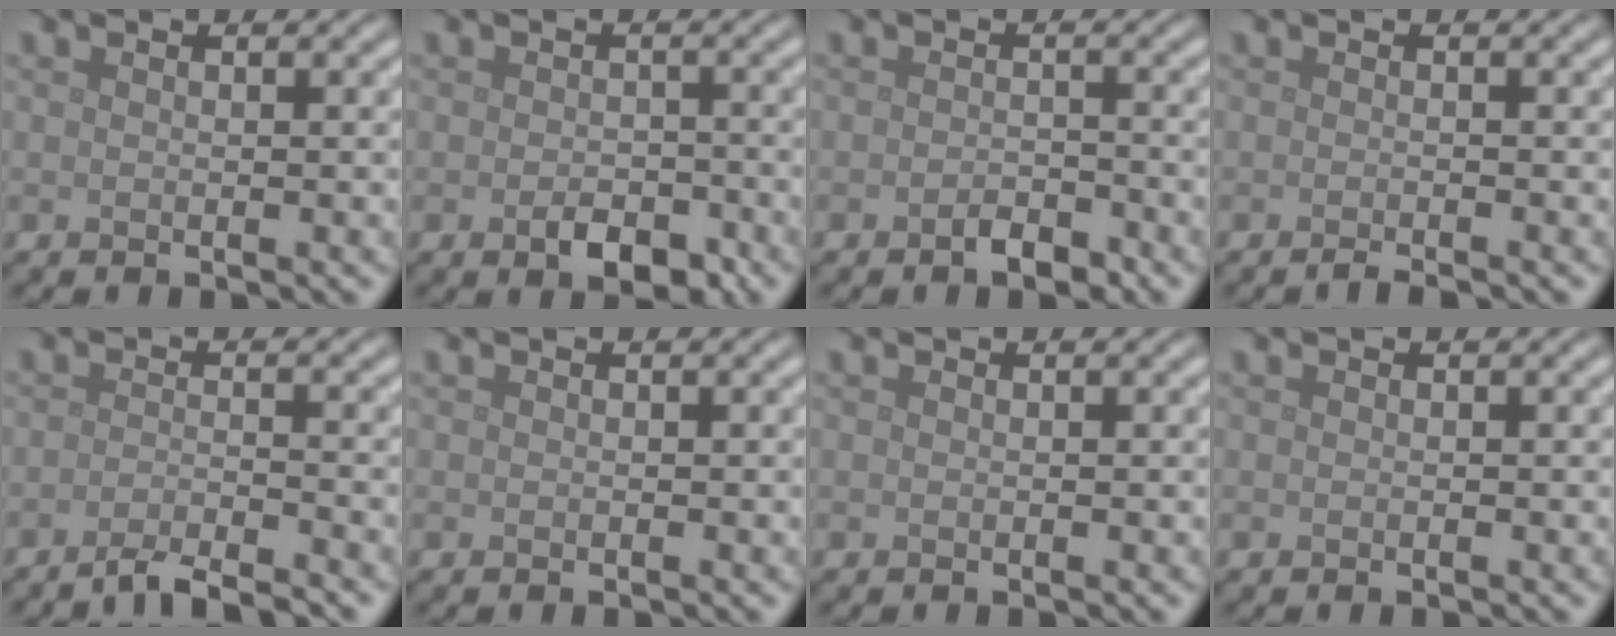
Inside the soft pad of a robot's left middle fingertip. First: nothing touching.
{"total": 2.6, "force": [-1.0, 1.6, 1.8], "torque": [-0.033, -0.005, -0.017]}
{"total": 1.4, "force": [-0.9, 0.7, 0.8], "torque": [-0.017, 0.000, -0.018]}
{"total": 0.8, "force": [-0.6, 0.0, 0.5], "torque": [-0.007, -0.003, -0.014]}
{"total": 3.2, "force": [-2.6, 0.4, 1.7], "torque": [-0.025, -0.002, -0.056]}
{"total": 0.0}
{"total": 0.0}
{"total": 0.0}